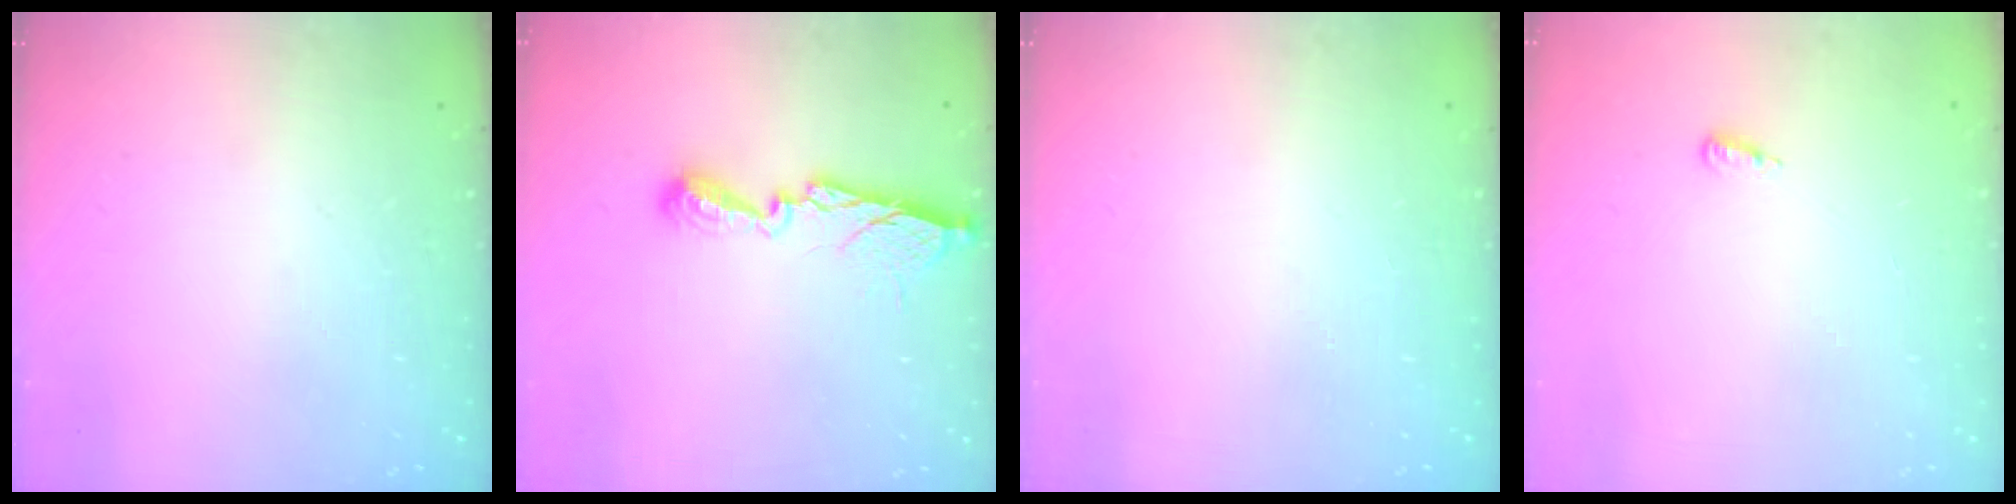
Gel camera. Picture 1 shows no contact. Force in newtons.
{"total": 11.0, "press": 11.0, "slide": 0.4}
{"total": 0.0}
{"total": 4.4, "press": 3.4, "slide": 2.9}